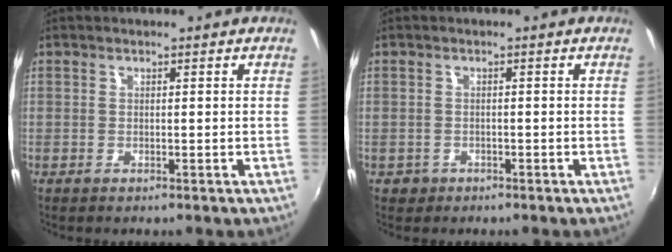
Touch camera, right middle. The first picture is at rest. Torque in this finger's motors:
{"motor_torque": [0.17, -0.17, 0.03, -0.01]}